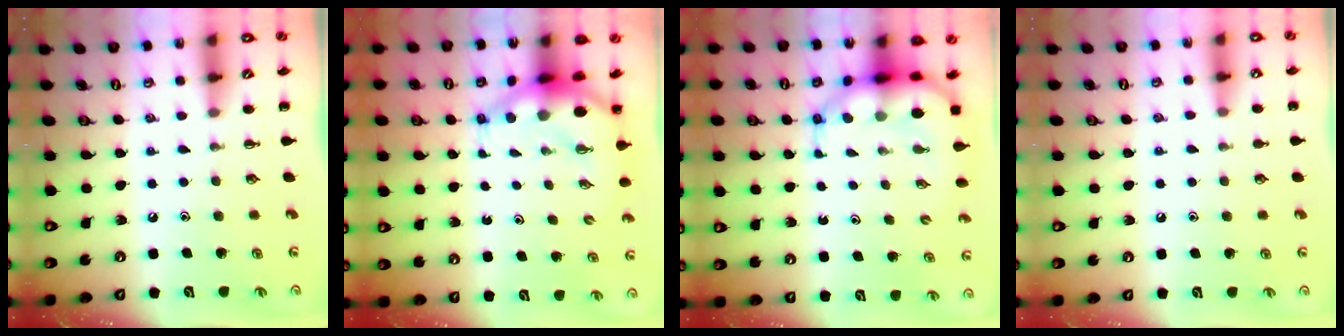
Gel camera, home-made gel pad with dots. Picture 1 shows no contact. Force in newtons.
{"total": 5.7, "press": 5.5, "slide": 1.6}
{"total": 8.7, "press": 8.3, "slide": 2.7}
{"total": 6.2, "press": 5.9, "slide": 2.1}